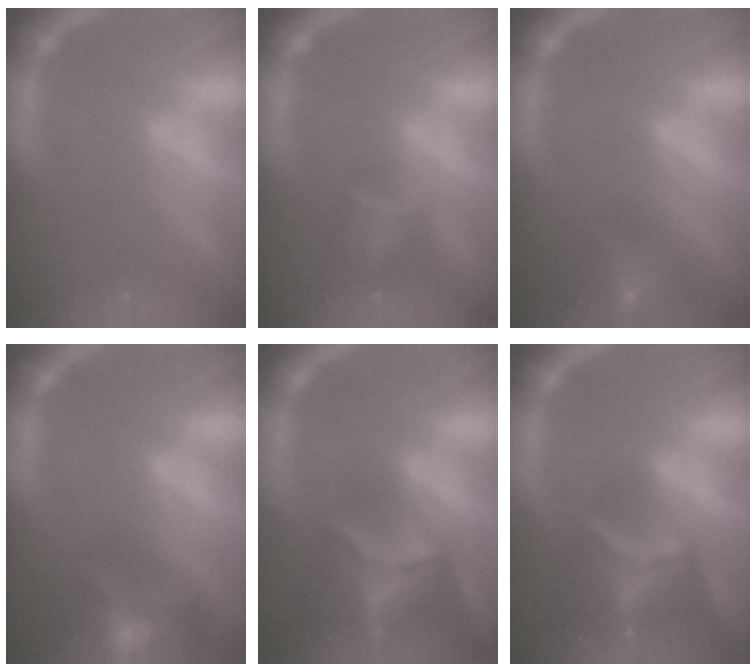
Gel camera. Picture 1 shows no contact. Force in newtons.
{"total": 3.4}
{"total": 5.0}
{"total": 9.0}
{"total": 9.4}
{"total": 7.9}